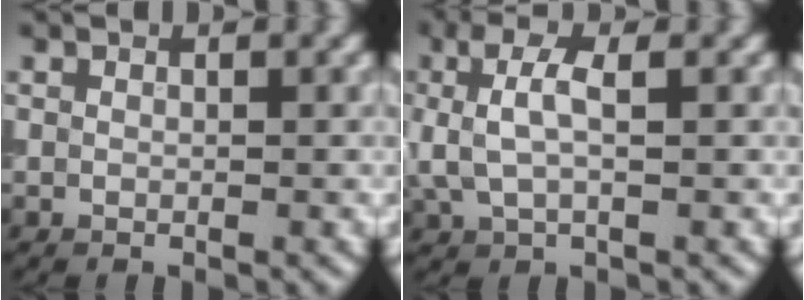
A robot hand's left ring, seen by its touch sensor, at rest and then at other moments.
{"total": 3.5, "force": [0.5, 1.5, 3.1], "torque": [-0.067, 0.005, 0.008]}